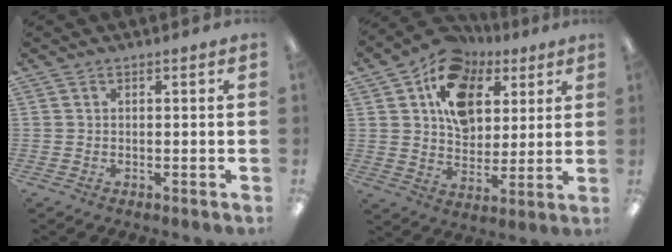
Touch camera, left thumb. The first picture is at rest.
{"total": 14.5, "force": [7.2, 10.4, 7.0], "torque": [-0.116, -0.033, 0.132]}